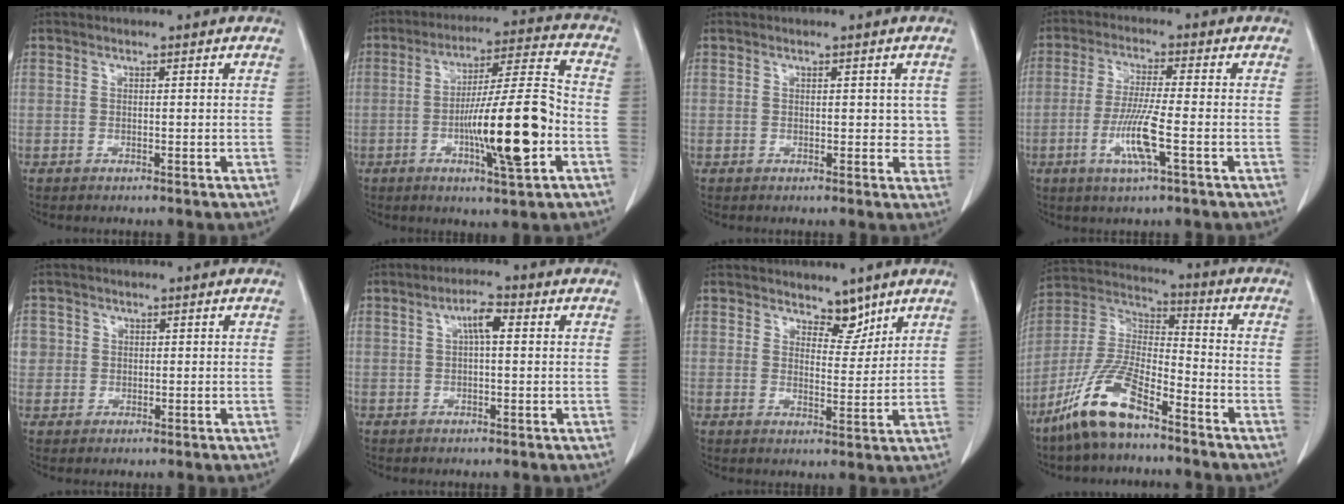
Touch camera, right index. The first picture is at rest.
{"total": 14.9, "force": [-3.9, 1.0, 14.4], "torque": [-0.237, 0.002, -0.061]}
{"total": 3.0, "force": [0.5, 1.9, 2.2], "torque": [-0.012, 0.001, 0.004]}
{"total": 7.6, "force": [-2.4, -0.1, 7.2], "torque": [-0.141, -0.010, -0.047]}
{"total": 3.1, "force": [0.6, 3.0, 0.3], "torque": [0.012, 0.007, 0.014]}
{"total": 3.5, "force": [0.8, 0.9, 3.3], "torque": [-0.060, 0.011, 0.011]}
{"total": 4.2, "force": [3.4, 1.8, 1.5], "torque": [-0.014, -0.007, 0.057]}
{"total": 12.9, "force": [-8.8, 3.3, 8.8], "torque": [-0.194, -0.003, -0.172]}